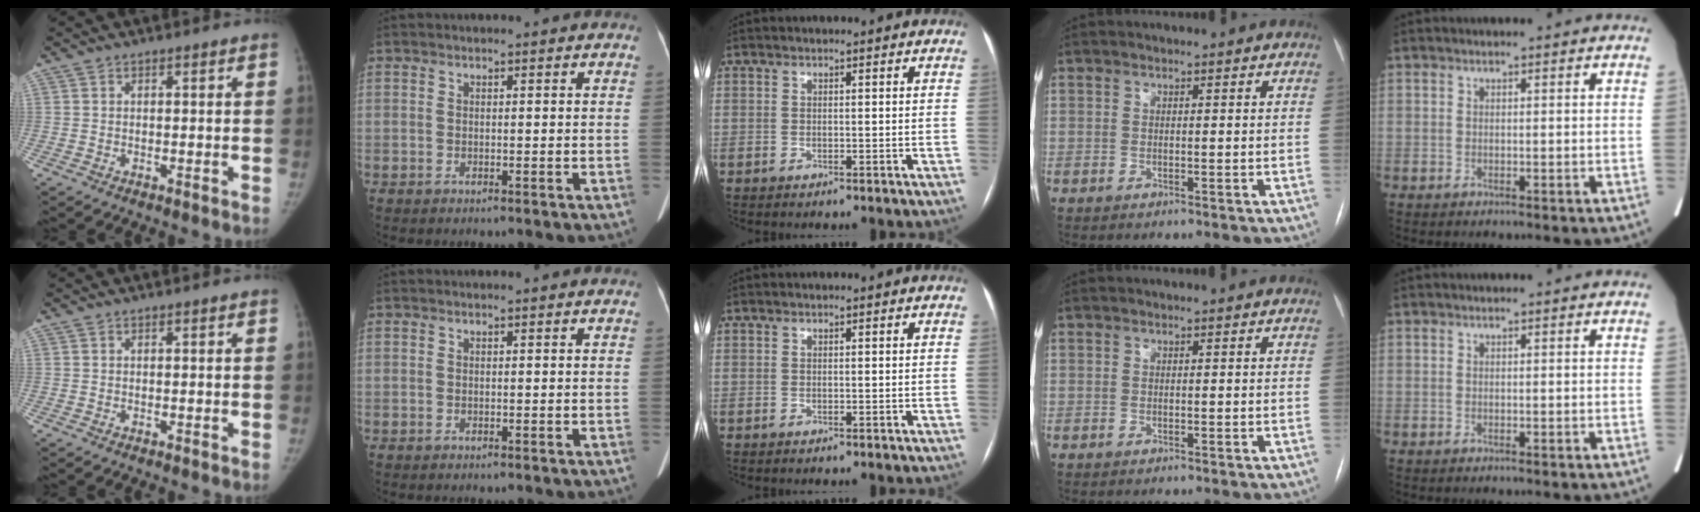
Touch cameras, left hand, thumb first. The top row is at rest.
{}